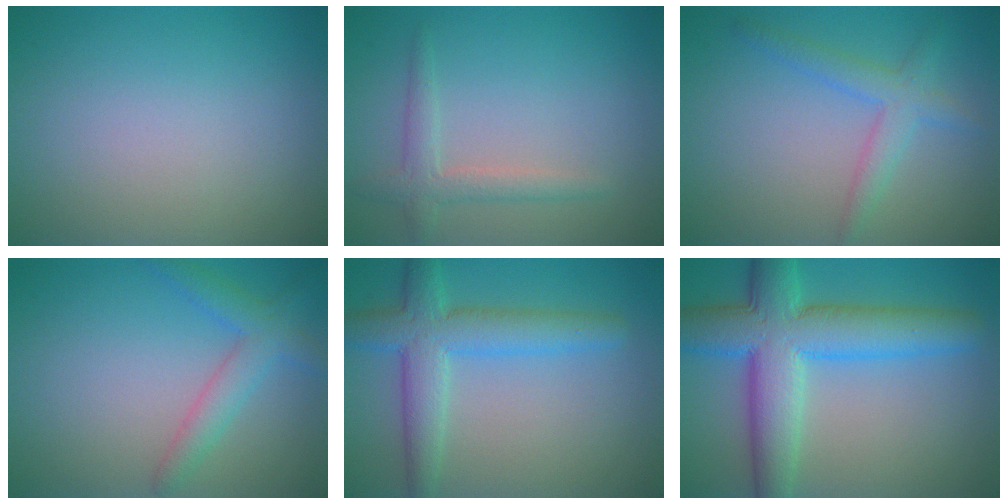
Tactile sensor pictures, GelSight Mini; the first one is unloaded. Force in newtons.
{"total": 2.3, "press": 2.2, "slide": 0.1}
{"total": 2.8, "press": 2.8, "slide": 0.1}
{"total": 2.2, "press": 2.2, "slide": 0.2}
{"total": 5.4, "press": 5.4, "slide": 0.3}
{"total": 9.3, "press": 9.3, "slide": 0.3}